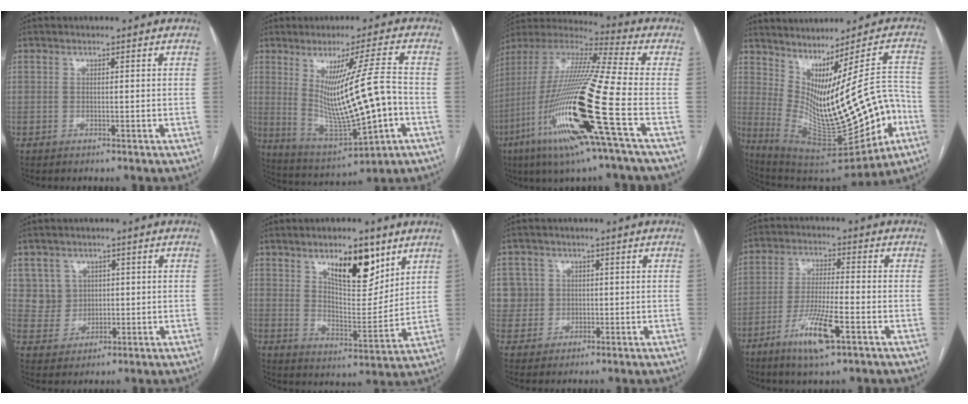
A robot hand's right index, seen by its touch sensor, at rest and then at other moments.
{"total": 15.1, "force": [-1.0, 0.8, 15.0], "torque": [-0.263, -0.018, -0.002]}
{"total": 24.4, "force": [-8.0, 0.5, 23.0], "torque": [-0.477, -0.039, -0.160]}
{"total": 21.0, "force": [-3.5, 4.8, 20.1], "torque": [-0.301, 0.006, -0.019]}
{"total": 5.5, "force": [2.1, 5.1, 0.2], "torque": [0.000, 0.013, 0.048]}
{"total": 12.1, "force": [7.1, 4.3, 8.8], "torque": [-0.134, -0.006, 0.122]}
{"total": 5.8, "force": [1.5, 5.6, -0.1], "torque": [0.012, 0.014, 0.036]}
{"total": 9.4, "force": [-4.6, 1.0, 8.1], "torque": [-0.159, -0.016, -0.080]}